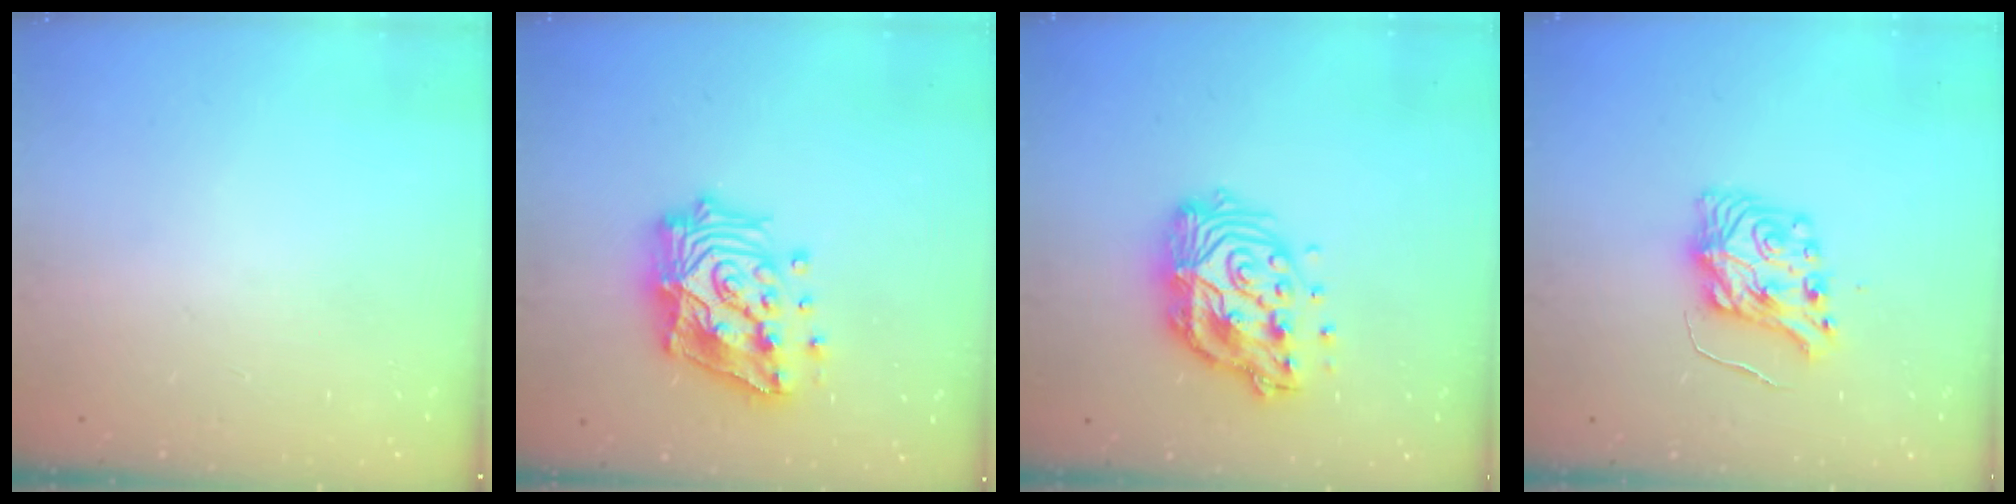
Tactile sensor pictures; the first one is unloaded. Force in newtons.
{"total": 20.1, "press": 19.9, "slide": 3.0}
{"total": 15.0, "press": 14.9, "slide": 1.3}
{"total": 8.1, "press": 8.0, "slide": 0.7}